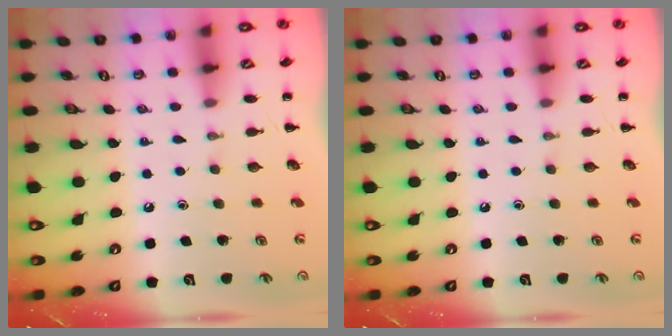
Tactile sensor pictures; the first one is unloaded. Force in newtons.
{"total": 0.0}